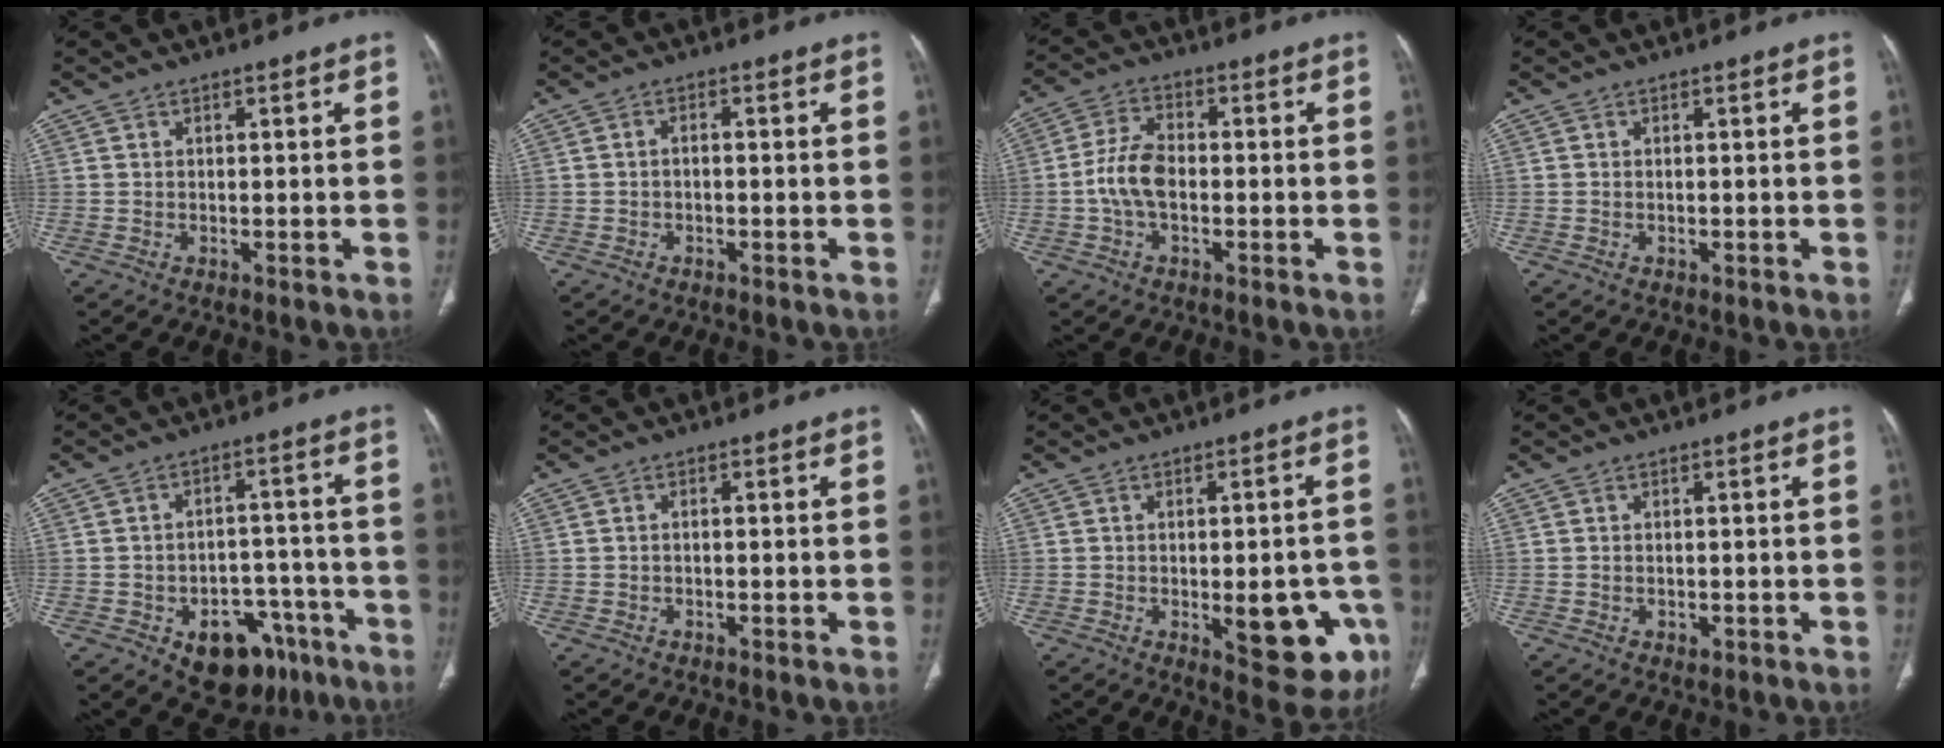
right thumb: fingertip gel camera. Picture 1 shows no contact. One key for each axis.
{"total": 1.3, "fx": -0.4, "fy": 0.8, "fz": 1.0, "tx": -0.016, "ty": 0.006, "tz": -0.009}
{"total": 7.3, "fx": -1.4, "fy": 4.2, "fz": 5.9, "tx": -0.123, "ty": 0.020, "tz": -0.030}
{"total": 0.0}
{"total": 13.6, "fx": -7.5, "fy": 8.9, "fz": 7.1, "tx": -0.051, "ty": 0.058, "tz": -0.095}
{"total": 0.7, "fx": -0.2, "fy": 0.4, "fz": 0.5, "tx": -0.008, "ty": 0.001, "tz": -0.007}
{"total": 12.5, "fx": -3.9, "fy": 5.1, "fz": 10.8, "tx": -0.106, "ty": 0.004, "tz": -0.035}
{"total": 1.1, "fx": -0.4, "fy": 0.8, "fz": 0.7, "tx": -0.011, "ty": 0.001, "tz": -0.001}